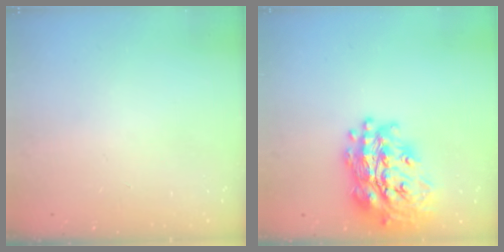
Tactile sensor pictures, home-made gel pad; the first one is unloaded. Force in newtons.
{"total": 25.9, "press": 25.8, "slide": 2.3}